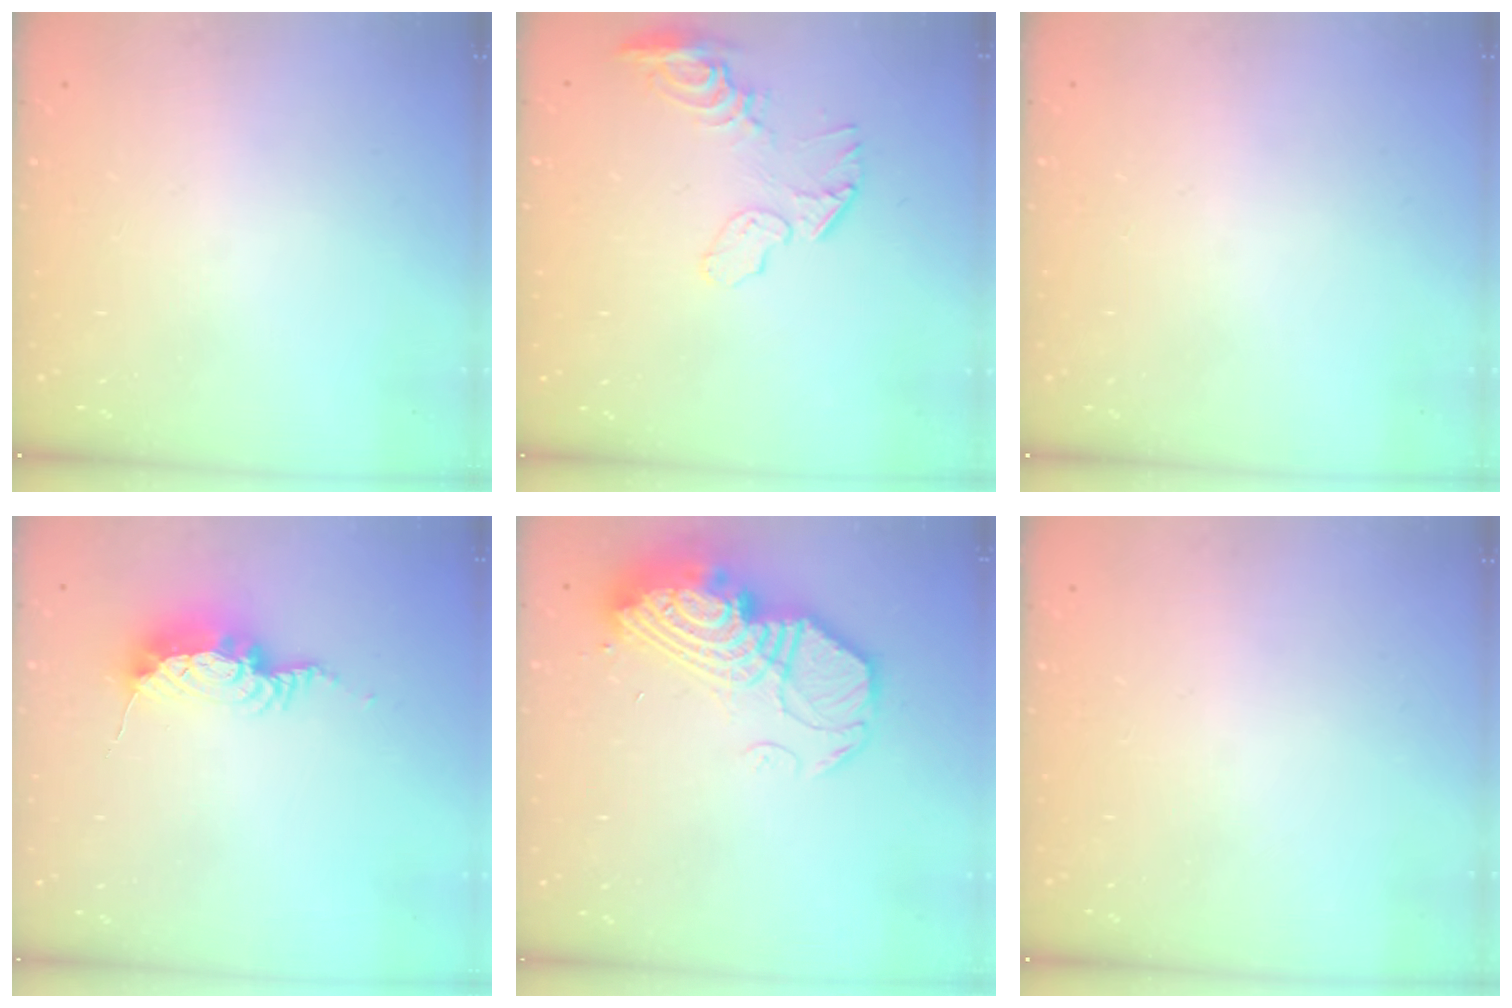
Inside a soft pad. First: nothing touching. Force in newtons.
{"total": 10.3, "press": 10.2, "slide": 1.1}
{"total": 0.0}
{"total": 9.8, "press": 9.8, "slide": 1.0}
{"total": 18.5, "press": 18.4, "slide": 1.7}
{"total": 0.0}